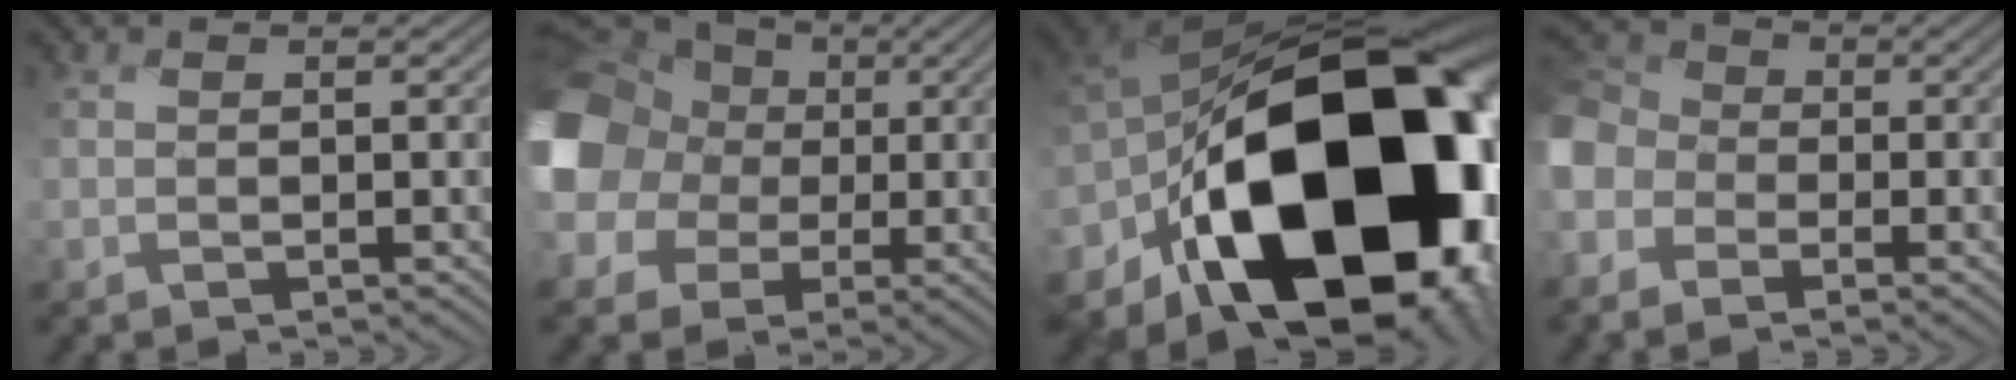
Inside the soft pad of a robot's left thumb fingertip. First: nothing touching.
{"total": 18.1, "force": [1.8, 15.7, 8.8], "torque": [-0.266, -0.008, -0.001]}
{"total": 22.6, "force": [-4.8, 14.4, 16.7], "torque": [-0.332, -0.095, -0.033]}
{"total": 8.8, "force": [-3.1, 7.3, 3.7], "torque": [-0.146, -0.023, -0.086]}